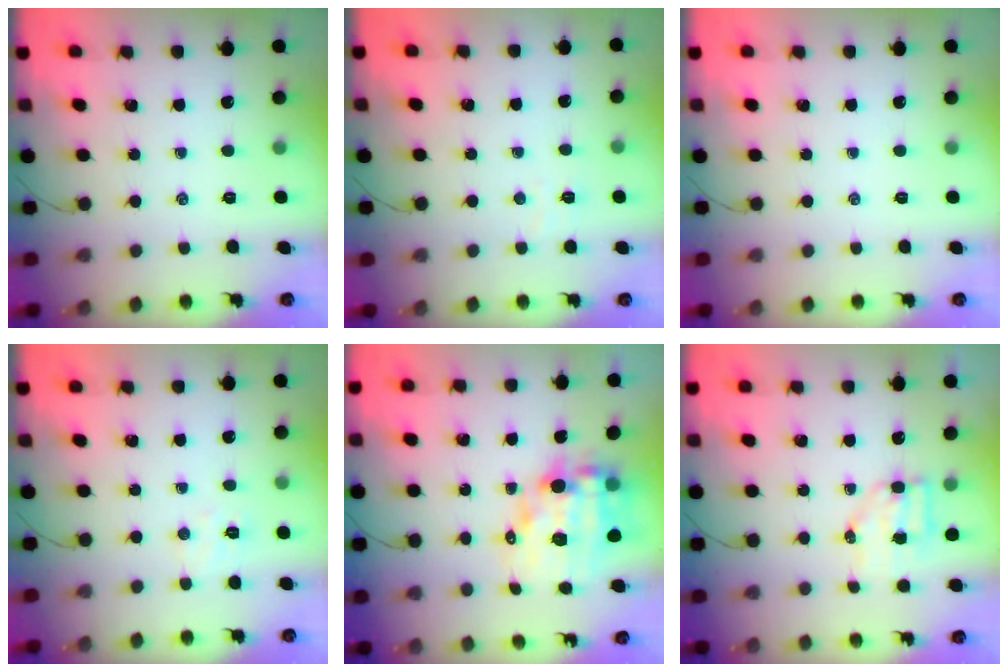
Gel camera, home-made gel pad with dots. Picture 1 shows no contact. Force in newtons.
{"total": 3.0, "press": 2.9, "slide": 0.7}
{"total": 0.0}
{"total": 4.8, "press": 4.6, "slide": 1.1}
{"total": 13.4, "press": 13.0, "slide": 3.4}
{"total": 6.3, "press": 6.2, "slide": 0.9}